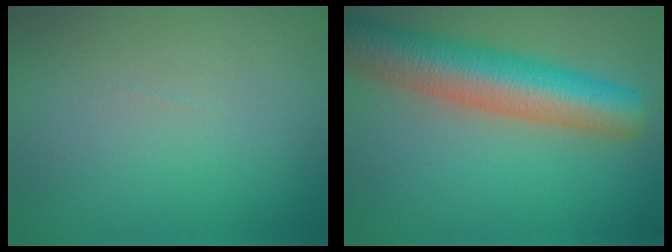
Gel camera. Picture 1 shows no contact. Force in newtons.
{"total": 9.6, "press": 9.6, "slide": 0.3}